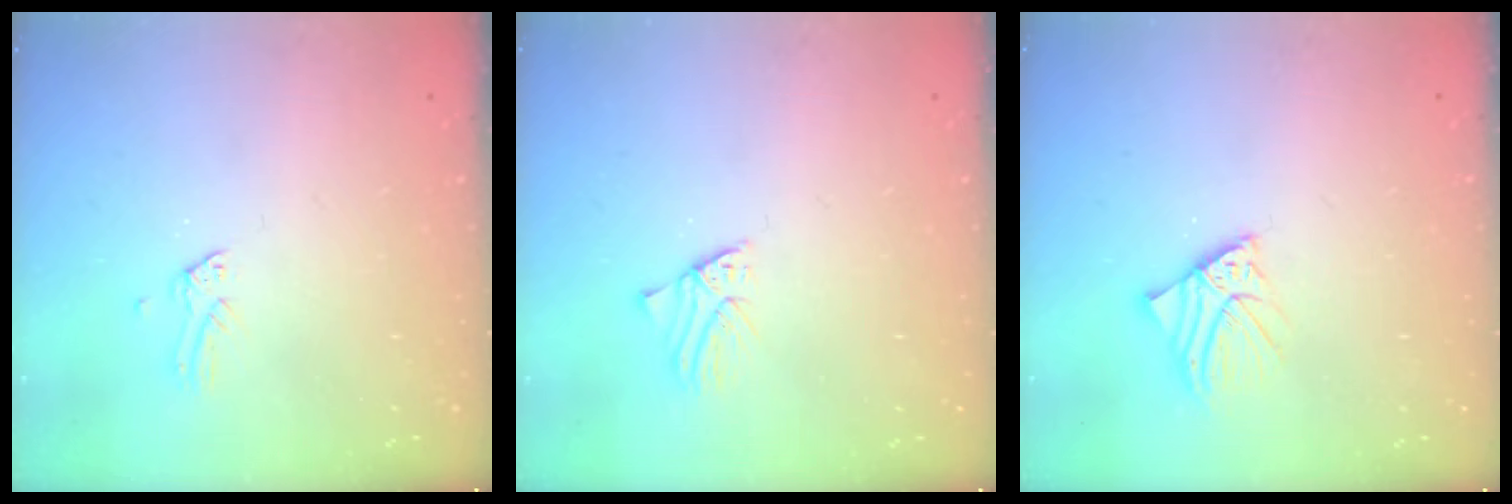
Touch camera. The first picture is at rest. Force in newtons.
{"total": 1.1, "press": 1.1, "slide": 0.1}
{"total": 3.7, "press": 3.7, "slide": 0.3}